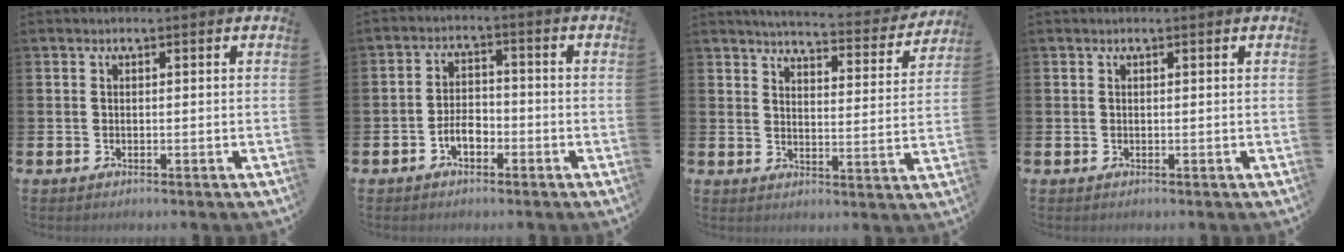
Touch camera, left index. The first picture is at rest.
{"total": 3.3, "force": [-1.7, 1.9, 2.2], "torque": [-0.039, 0.007, -0.033]}
{"total": 4.6, "force": [4.5, 0.3, 1.0], "torque": [-0.028, -0.037, 0.073]}
{"total": 0.0}